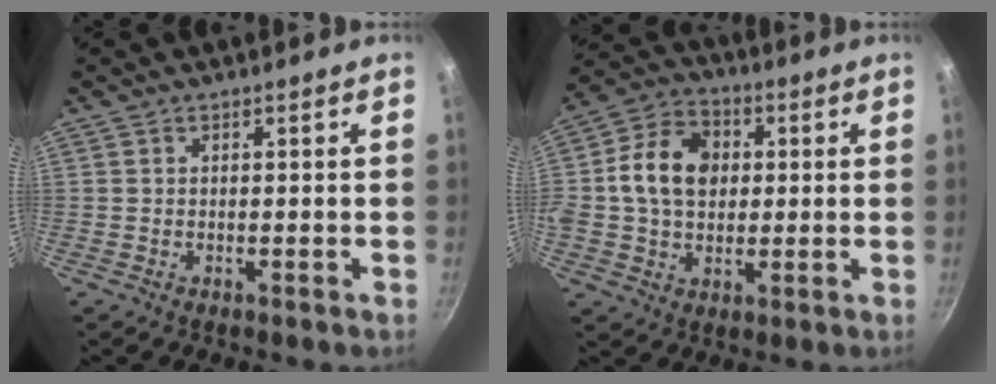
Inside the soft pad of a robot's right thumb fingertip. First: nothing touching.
{"total": 13.3, "force": [1.4, 10.2, 8.4], "torque": [-0.129, 0.015, 0.010]}